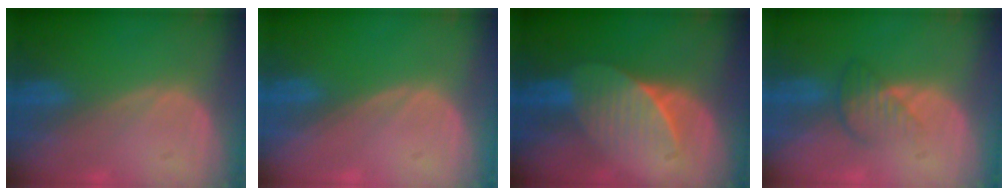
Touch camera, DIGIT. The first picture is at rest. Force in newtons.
{"total": 0.0}
{"total": 7.2, "press": 6.6, "slide": 2.8}
{"total": 3.8, "press": 3.4, "slide": 1.6}